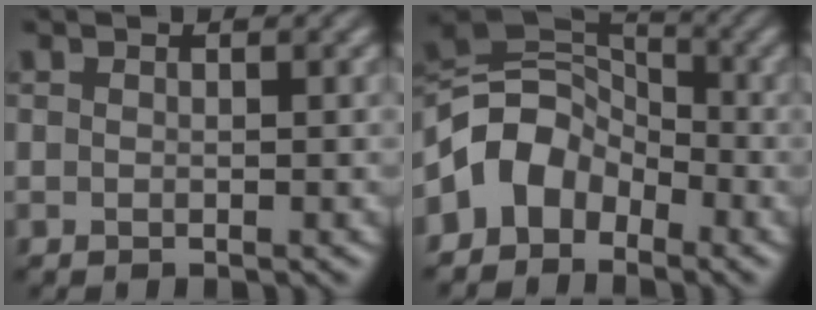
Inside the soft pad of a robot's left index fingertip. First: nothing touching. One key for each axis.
{"total": 5.3, "fx": -3.2, "fy": 3.7, "fz": 2.0, "tx": -0.027, "ty": 0.006, "tz": -0.069}